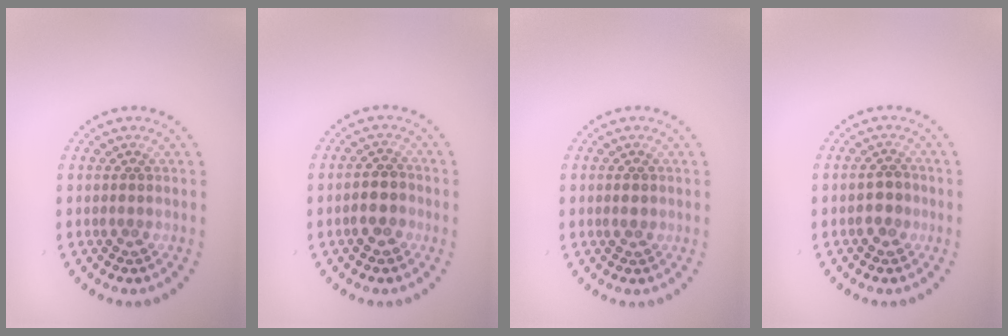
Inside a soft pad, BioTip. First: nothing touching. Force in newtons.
{"total": 2.4, "press": 2.3, "slide": 0.9}
{"total": 1.1, "press": 1.1, "slide": 0.1}
{"total": 1.9, "press": 1.8, "slide": 0.5}